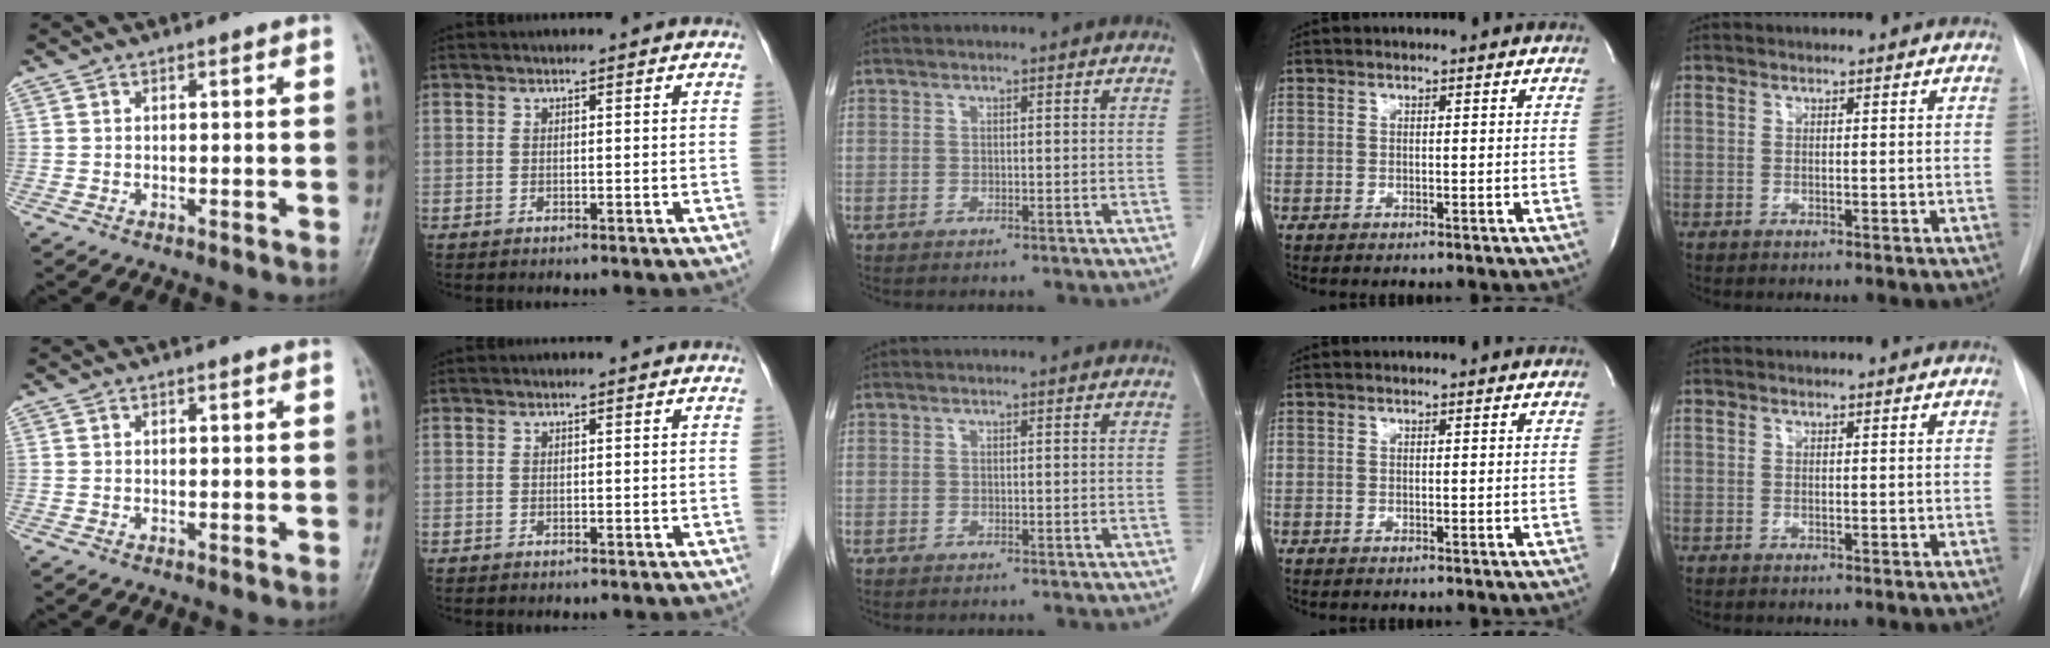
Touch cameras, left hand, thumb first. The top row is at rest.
{}